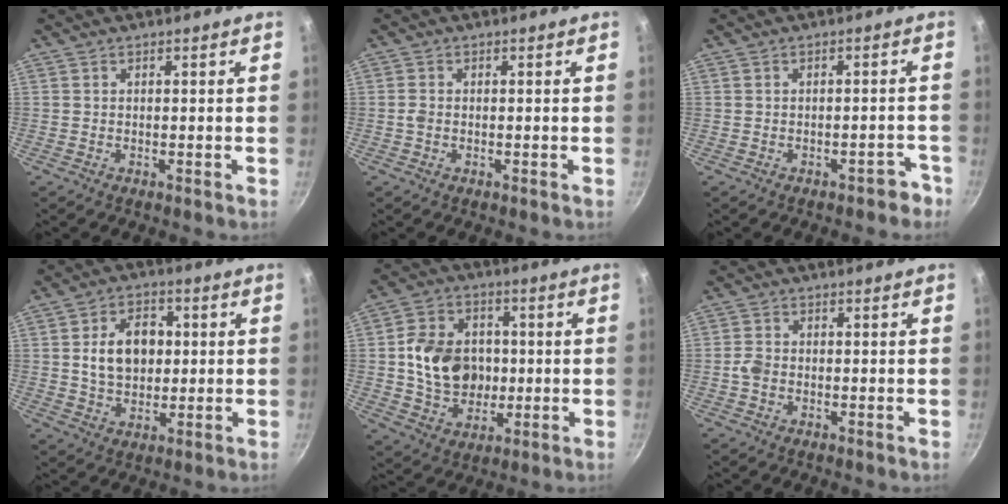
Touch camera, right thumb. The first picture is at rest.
{"total": 1.3, "force": [-0.3, 1.0, 0.8], "torque": [-0.016, 0.005, -0.007]}
{"total": 3.3, "force": [-2.3, 1.7, 1.6], "torque": [0.006, 0.040, -0.009]}
{"total": 10.9, "force": [1.3, 7.8, 7.5], "torque": [-0.094, 0.007, 0.019]}
{"total": 14.5, "force": [0.2, 11.7, 8.5], "torque": [-0.120, 0.016, 0.009]}
{"total": 2.6, "force": [-0.7, 2.0, 1.5], "torque": [-0.028, 0.013, -0.018]}